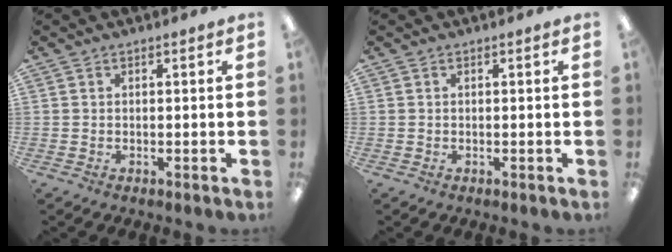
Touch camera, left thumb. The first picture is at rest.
{"total": 0.0}